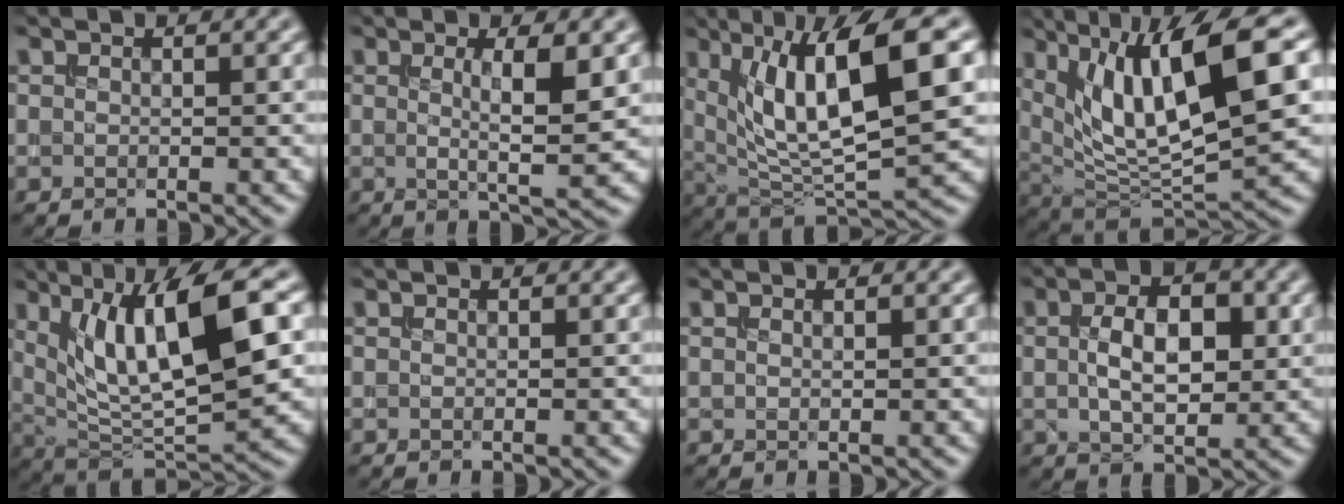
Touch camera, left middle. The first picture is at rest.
{"total": 4.9, "force": [0.7, 0.9, 4.8], "torque": [-0.071, -0.004, 0.011]}
{"total": 11.3, "force": [4.0, 3.1, 10.1], "torque": [-0.172, 0.001, 0.075]}
{"total": 12.6, "force": [4.4, 3.5, 11.3], "torque": [-0.189, 0.004, 0.081]}
{"total": 10.9, "force": [3.6, 3.2, 9.9], "torque": [-0.165, -0.002, 0.069]}
{"total": 0.0}
{"total": 0.5, "force": [0.3, 0.0, 0.4], "torque": [-0.008, 0.002, 0.005]}
{"total": 5.5, "force": [0.5, 2.8, 4.7], "torque": [-0.085, 0.004, 0.008]}